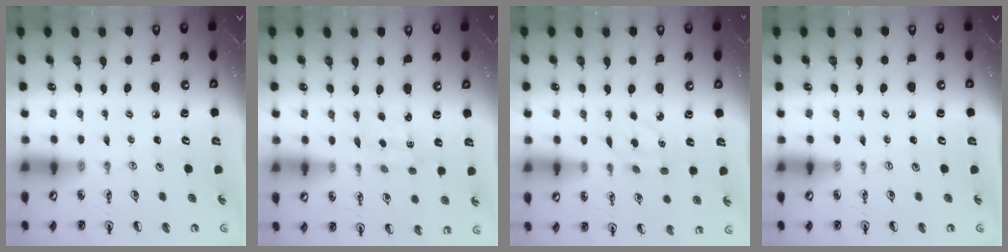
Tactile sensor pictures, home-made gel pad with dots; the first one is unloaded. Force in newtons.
{"total": 1.7, "press": 1.5, "slide": 0.8}
{"total": 4.0, "press": 3.9, "slide": 0.6}
{"total": 0.0}